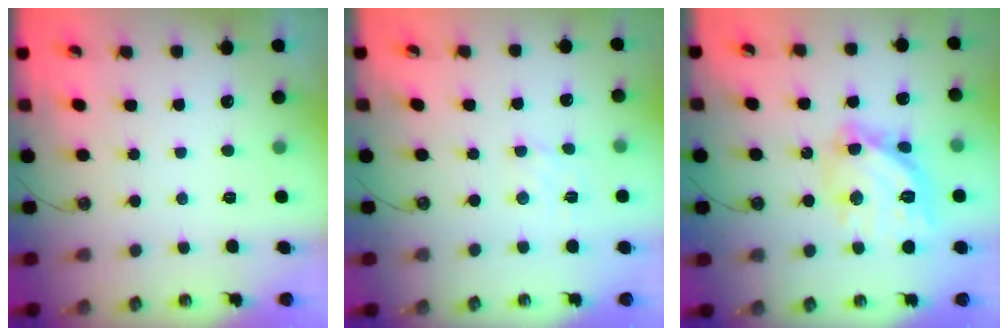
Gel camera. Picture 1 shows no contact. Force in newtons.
{"total": 2.9, "press": 2.8, "slide": 0.6}
{"total": 16.1, "press": 16.1, "slide": 1.5}